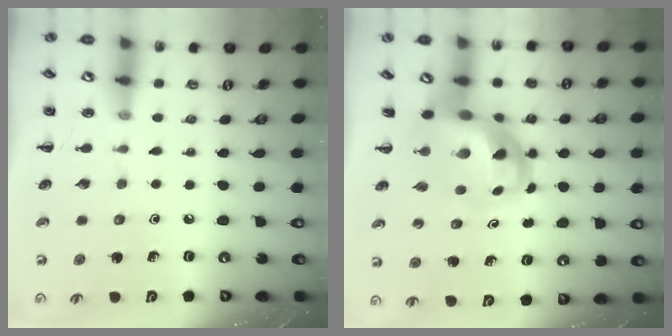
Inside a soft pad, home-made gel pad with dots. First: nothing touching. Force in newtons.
{"total": 7.9, "press": 7.5, "slide": 2.3}